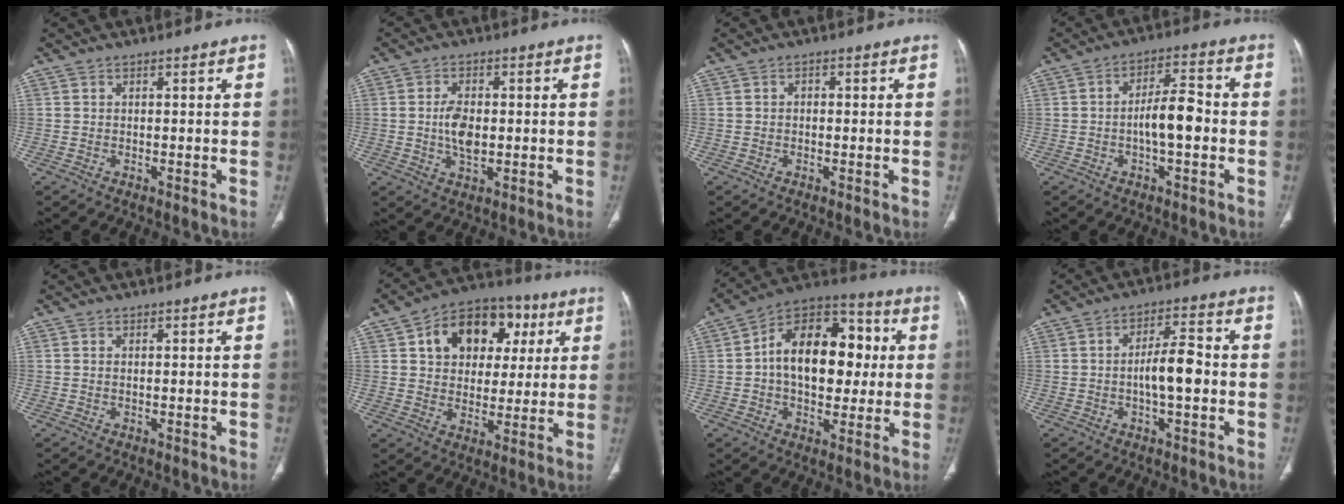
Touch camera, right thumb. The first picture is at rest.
{"total": 5.8, "force": [-0.1, 3.2, 4.8], "torque": [-0.090, 0.000, -0.002]}
{"total": 1.0, "force": [0.0, 0.7, 0.6], "torque": [-0.005, 0.004, -0.003]}
{"total": 8.1, "force": [-1.3, 3.0, 7.4], "torque": [-0.119, 0.024, -0.028]}
{"total": 0.0}
{"total": 16.4, "force": [5.6, 11.9, 9.9], "torque": [-0.103, 0.007, 0.087]}
{"total": 19.9, "force": [1.6, 12.6, 15.2], "torque": [-0.198, 0.030, 0.019]}
{"total": 7.7, "force": [-1.1, 2.7, 7.2], "torque": [-0.118, 0.018, -0.024]}